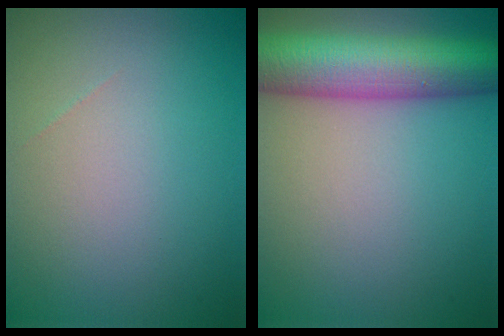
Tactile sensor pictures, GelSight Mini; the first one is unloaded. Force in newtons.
{"total": 9.4, "press": 9.4, "slide": 0.4}